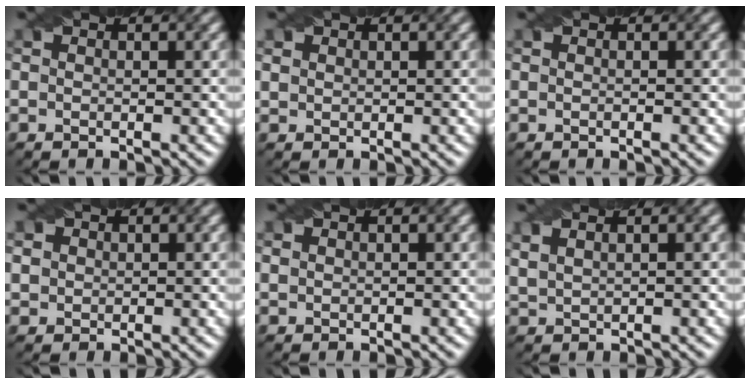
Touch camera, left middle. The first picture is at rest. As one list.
[{"total": 0.9, "force": [0.6, 0.7, 0.1], "torque": [-0.001, -0.001, 0.013]}, {"total": 0.0}, {"total": 2.4, "force": [1.1, 2.0, 0.7], "torque": [-0.028, 0.005, 0.032]}, {"total": 0.7, "force": [0.5, 0.5, 0.1], "torque": [-0.003, -0.001, 0.014]}, {"total": 2.3, "force": [1.7, 0.9, 1.2], "torque": [-0.026, 0.012, 0.023]}]